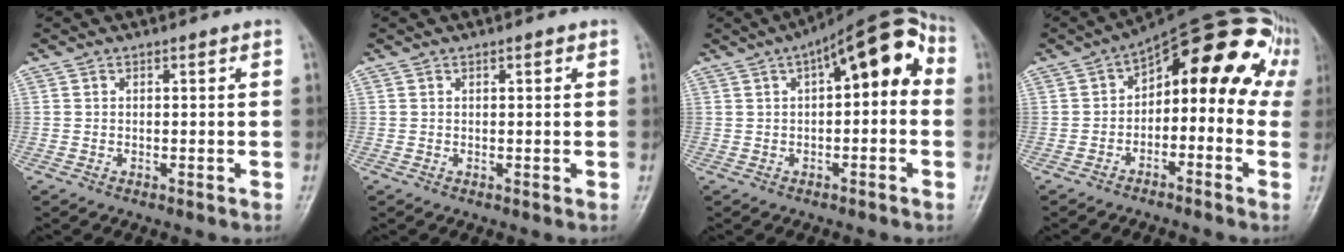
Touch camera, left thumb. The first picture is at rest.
{"total": 0.8, "force": [0.3, 0.2, 0.7], "torque": [-0.011, 0.001, 0.004]}
{"total": 13.0, "force": [2.6, 5.4, 11.5], "torque": [-0.136, 0.041, 0.028]}
{"total": 16.5, "force": [1.4, 9.7, 13.3], "torque": [-0.129, 0.060, 0.007]}